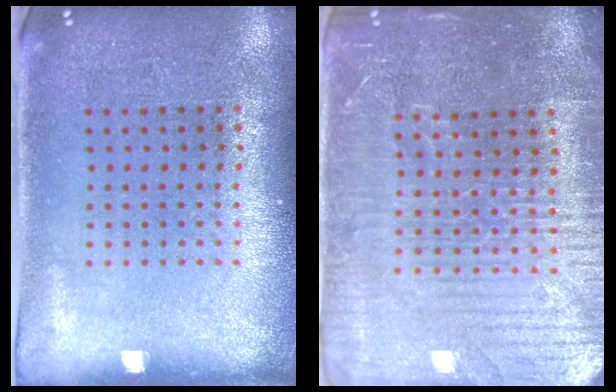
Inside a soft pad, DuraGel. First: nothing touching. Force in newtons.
{"total": 4.3, "press": 4.1, "slide": 1.5}